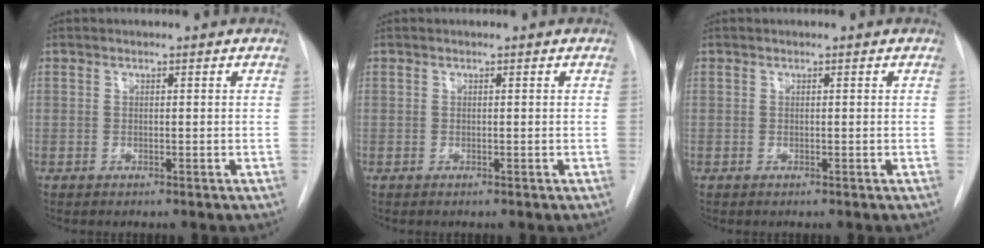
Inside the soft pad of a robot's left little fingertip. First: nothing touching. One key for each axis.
{"total": 0.0}
{"total": 0.0}